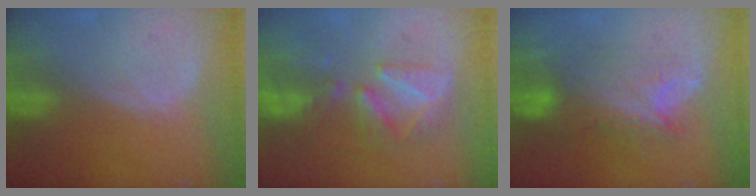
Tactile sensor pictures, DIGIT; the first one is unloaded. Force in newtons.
{"total": 7.6, "press": 7.5, "slide": 1.5}
{"total": 7.7, "press": 7.3, "slide": 2.5}